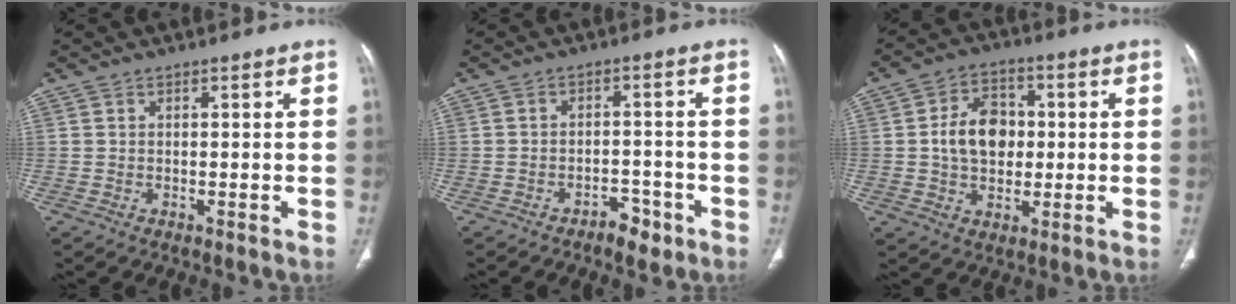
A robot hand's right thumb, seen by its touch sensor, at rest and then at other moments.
{"total": 4.2, "force": [-2.9, 2.3, 2.0], "torque": [-0.015, 0.024, -0.040]}
{"total": 10.3, "force": [0.4, 7.6, 7.0], "torque": [-0.090, 0.013, 0.004]}